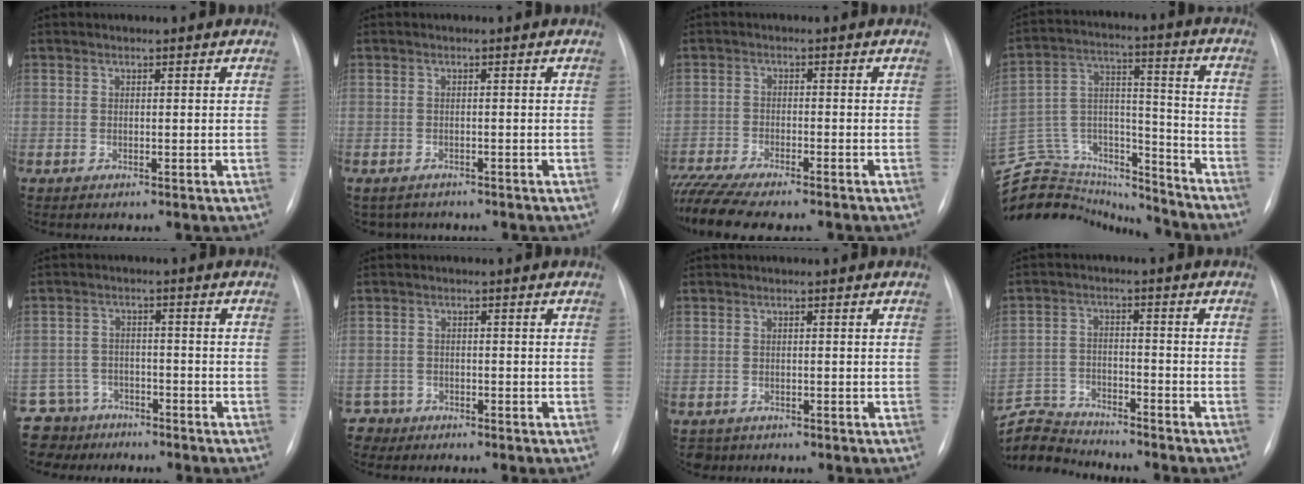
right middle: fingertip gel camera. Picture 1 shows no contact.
{"total": 3.3, "force": [-2.9, 1.6, 0.0], "torque": [0.001, 0.002, -0.040]}
{"total": 12.0, "force": [-10.4, 1.5, 5.8], "torque": [-0.091, -0.013, -0.161]}
{"total": 27.9, "force": [-25.9, 7.2, 7.4], "torque": [-0.185, 0.025, -0.400]}
{"total": 7.4, "force": [-6.0, 4.4, -0.7], "torque": [0.008, 0.019, -0.100]}
{"total": 2.7, "force": [-2.0, 1.5, -1.0], "torque": [0.019, 0.005, -0.039]}
{"total": 2.1, "force": [-1.5, 1.5, 0.0], "torque": [0.000, 0.002, -0.023]}
{"total": 9.9, "force": [-9.9, 0.8, 0.4], "torque": [-0.017, 0.011, -0.184]}